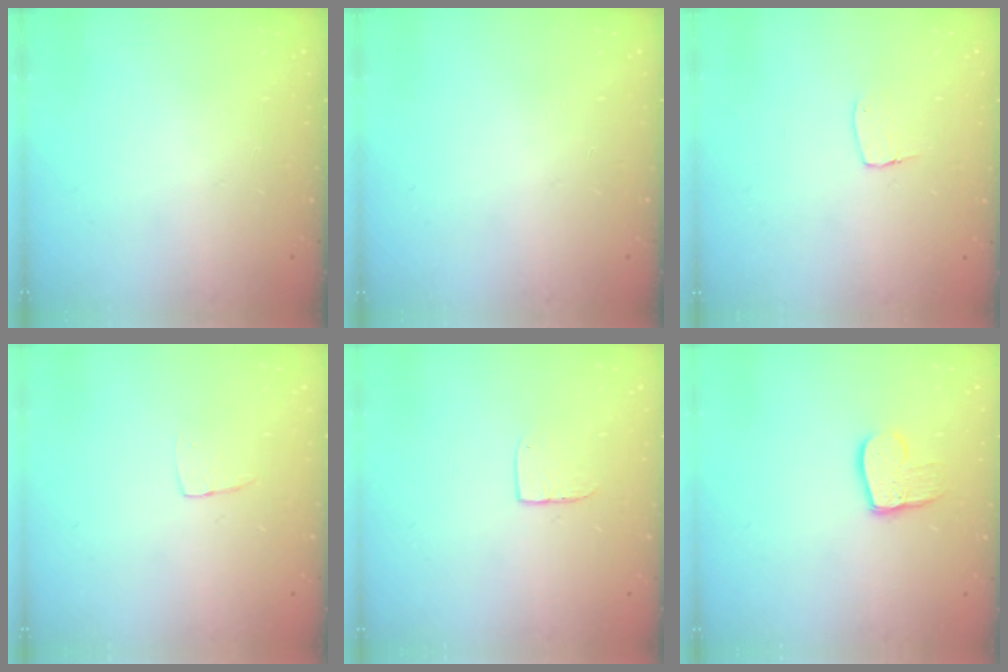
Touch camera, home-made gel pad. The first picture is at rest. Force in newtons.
{"total": 0.0}
{"total": 4.6, "press": 4.6, "slide": 0.3}
{"total": 3.3, "press": 3.3, "slide": 0.2}
{"total": 5.9, "press": 5.9, "slide": 0.5}
{"total": 10.0, "press": 9.9, "slide": 0.7}